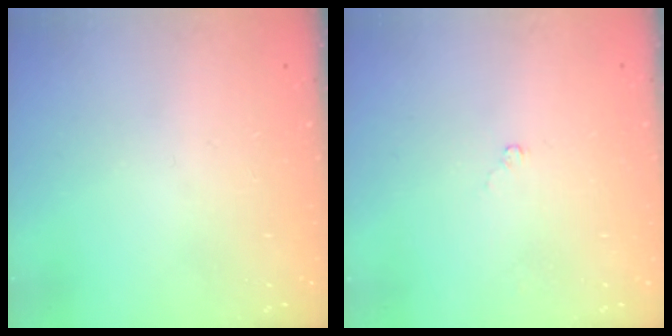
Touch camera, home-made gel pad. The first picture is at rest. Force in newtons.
{"total": 2.4, "press": 2.3, "slide": 0.3}